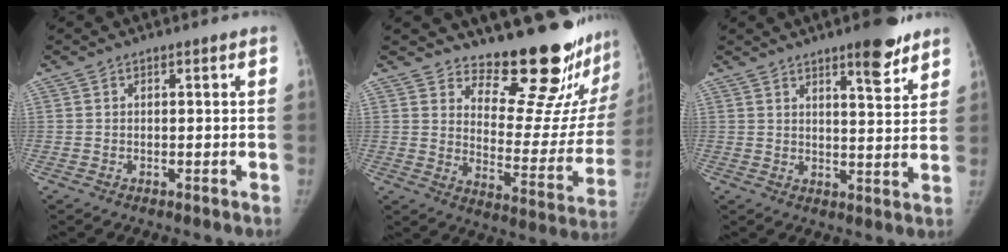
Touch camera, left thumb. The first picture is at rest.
{"total": 19.8, "force": [17.7, 5.1, 7.1], "torque": [-0.040, -0.180, 0.230]}
{"total": 7.7, "force": [5.4, 1.9, 5.2], "torque": [-0.057, -0.035, 0.076]}